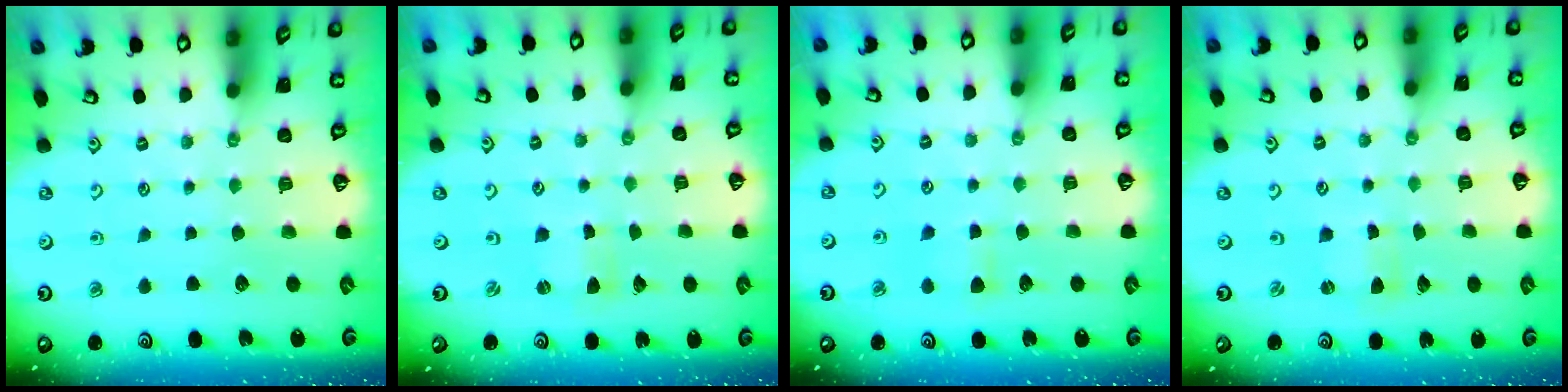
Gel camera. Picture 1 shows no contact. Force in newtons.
{"total": 0.0}
{"total": 5.0, "press": 4.9, "slide": 0.7}
{"total": 0.0}